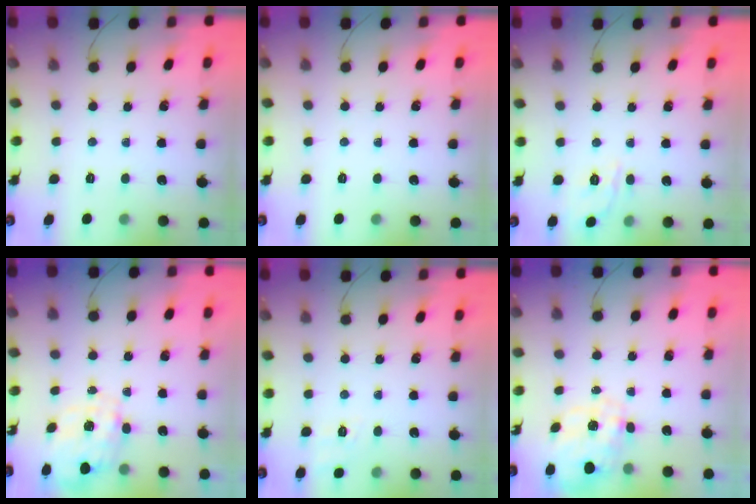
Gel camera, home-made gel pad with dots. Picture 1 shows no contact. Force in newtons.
{"total": 0.0}
{"total": 6.9, "press": 6.9, "slide": 1.1}
{"total": 2.8, "press": 2.6, "slide": 0.8}
{"total": 8.0, "press": 7.7, "slide": 2.3}
{"total": 9.0, "press": 8.9, "slide": 1.2}